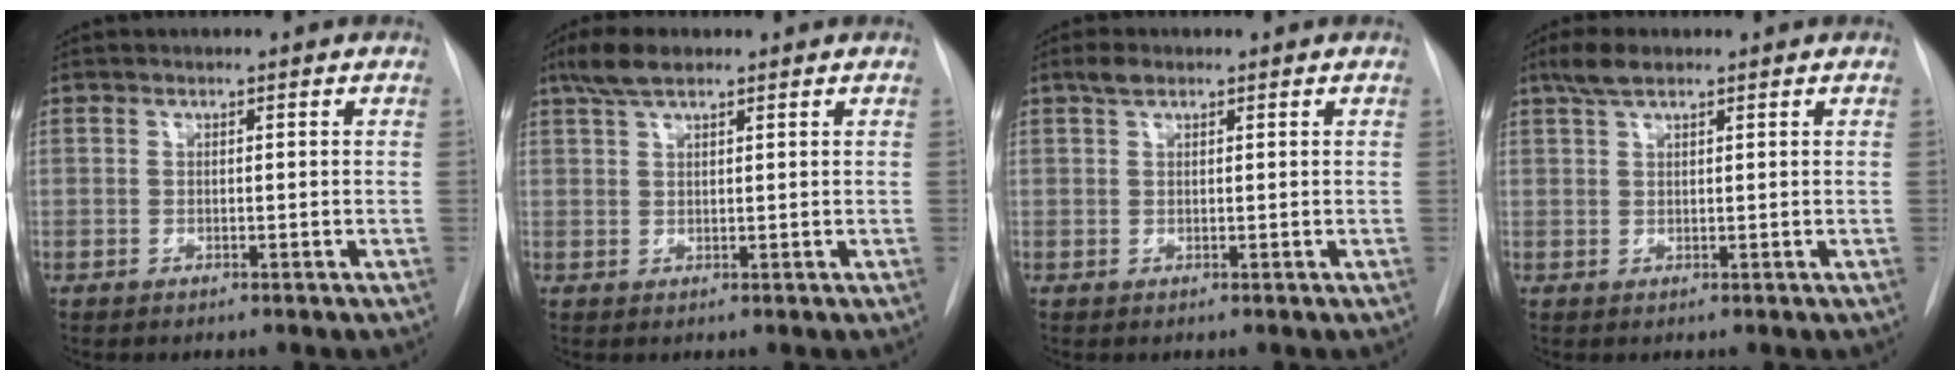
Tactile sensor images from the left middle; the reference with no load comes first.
{"total": 4.2, "force": [3.0, 1.1, 2.7], "torque": [-0.061, 0.013, 0.059]}
{"total": 1.0, "force": [0.7, 0.4, 0.6], "torque": [-0.014, 0.010, 0.012]}
{"total": 3.2, "force": [2.3, 0.8, 2.1], "torque": [-0.048, 0.010, 0.046]}